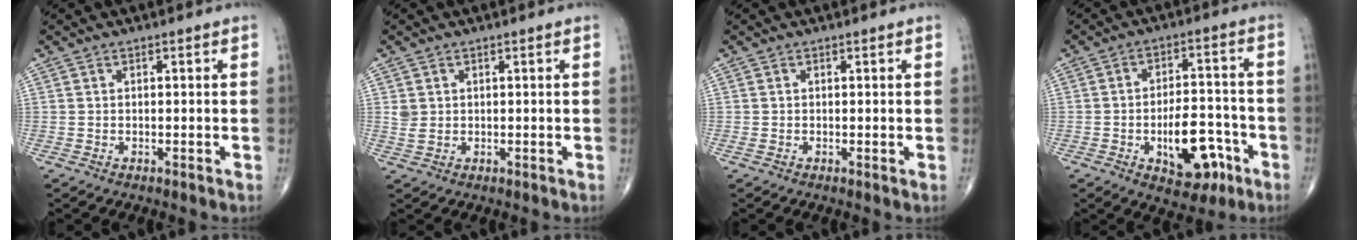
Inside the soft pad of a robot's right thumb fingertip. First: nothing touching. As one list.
[{"total": 2.2, "force": [0.5, 1.8, 1.1], "torque": [-0.019, -0.002, 0.017]}, {"total": 0.7, "force": [0.0, 0.2, 0.6], "torque": [-0.011, -0.003, -0.001]}, {"total": 12.3, "force": [-4.7, 6.5, 9.3], "torque": [-0.108, 0.035, -0.063]}]